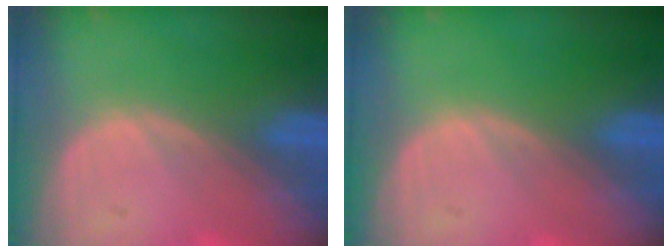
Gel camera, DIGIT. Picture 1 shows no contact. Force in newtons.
{"total": 0.0}